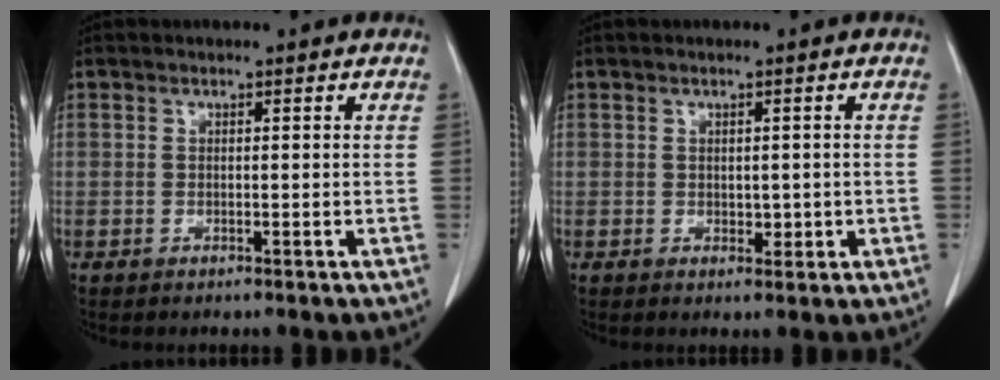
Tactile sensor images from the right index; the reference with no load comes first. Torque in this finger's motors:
{"motor_torque": [0.04, 0.11, 0.02, 0.03]}